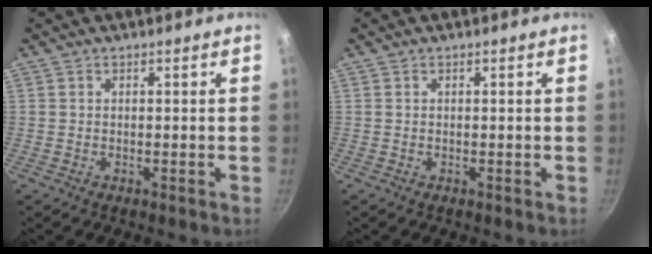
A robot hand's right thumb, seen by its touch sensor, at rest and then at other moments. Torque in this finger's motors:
{"motor_torque": [0.00, 0.00, -0.02, -0.02, 0.00]}